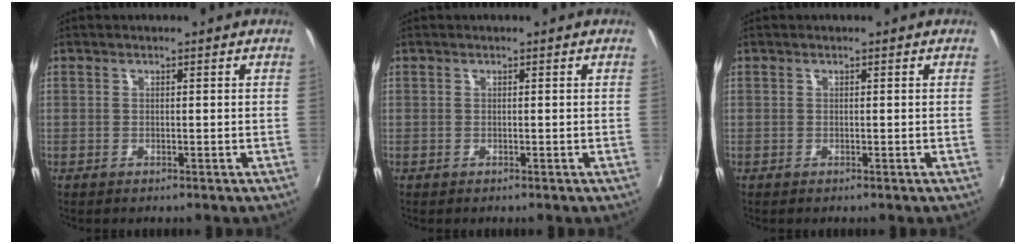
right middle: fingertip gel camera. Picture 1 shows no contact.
{"total": 0.0}
{"total": 0.0}